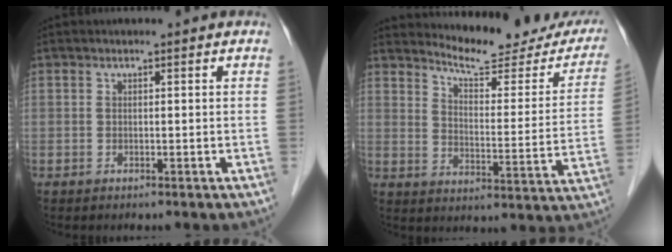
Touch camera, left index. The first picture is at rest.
{"total": 18.0, "force": [16.9, 3.4, 5.1], "torque": [-0.058, -0.062, 0.200]}